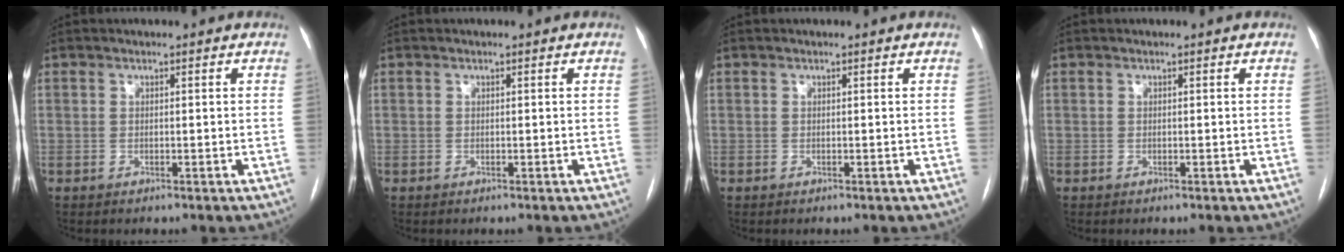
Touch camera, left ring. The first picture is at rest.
{"total": 0.0}
{"total": 0.0}
{"total": 0.0}